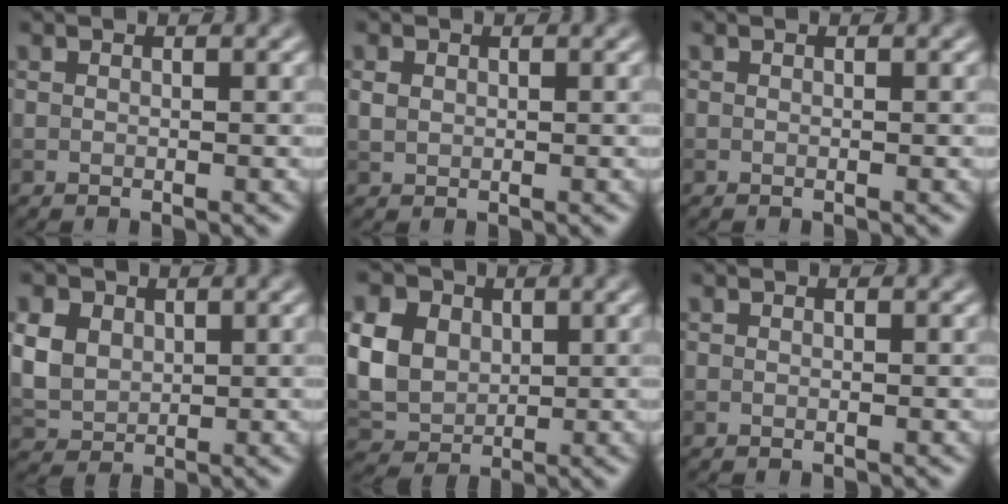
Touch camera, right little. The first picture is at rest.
{"total": 1.2, "force": [0.4, 0.9, 0.6], "torque": [-0.014, 0.001, 0.009]}
{"total": 0.0}
{"total": 7.1, "force": [2.4, 5.6, 3.8], "torque": [-0.105, 0.023, 0.039]}
{"total": 10.2, "force": [3.1, 7.9, 5.7], "torque": [-0.128, 0.029, 0.045]}
{"total": 0.0}